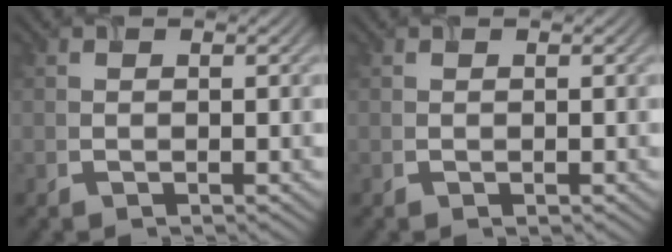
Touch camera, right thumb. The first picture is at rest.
{"total": 0.0}